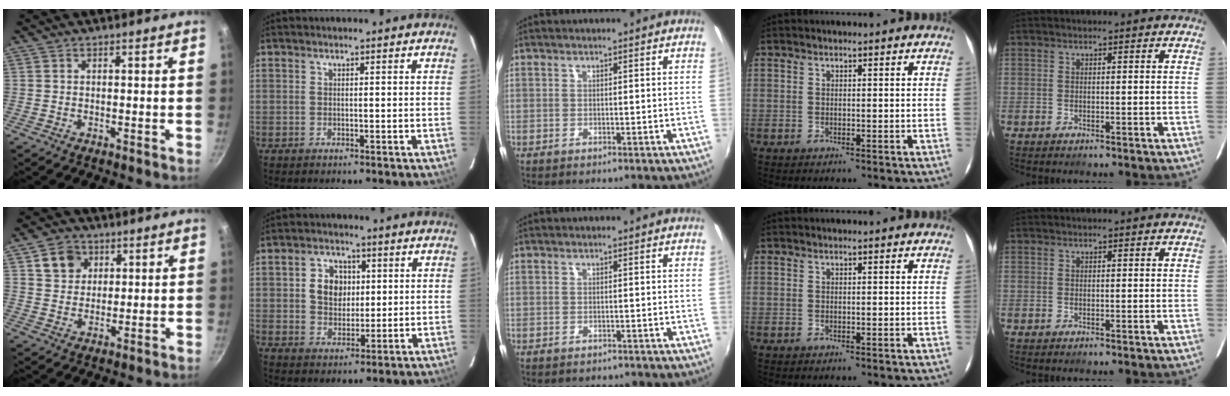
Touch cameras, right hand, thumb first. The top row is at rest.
{"thumb": {"total": 6.2, "force": [2.6, 5.3, 2.1], "torque": [-0.007, 0.003, 0.045]}, "index": {"total": 6.9, "force": [1.3, 5.7, 3.7], "torque": [-0.069, 0.018, 0.028]}, "middle": {"total": 1.7, "force": [-1.6, 0.5, 0.3], "torque": [-0.010, -0.007, -0.020]}}